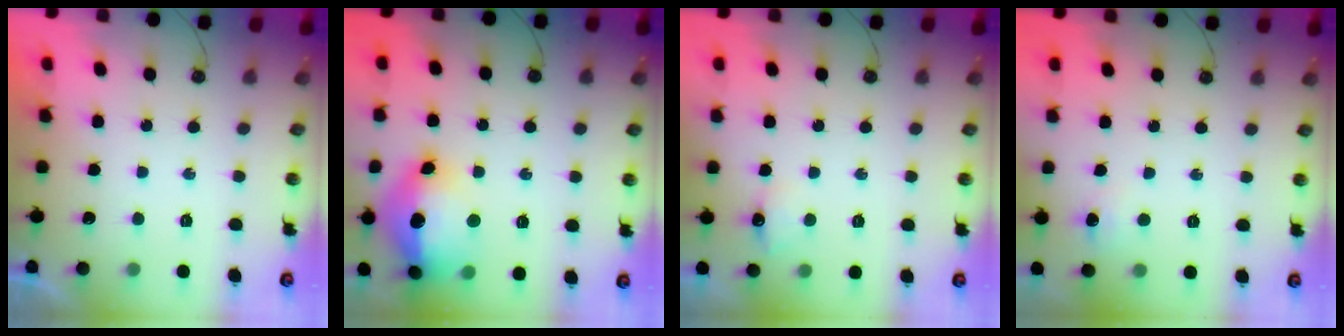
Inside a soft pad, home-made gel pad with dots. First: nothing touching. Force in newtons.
{"total": 19.6, "press": 19.5, "slide": 1.8}
{"total": 6.0, "press": 5.8, "slide": 1.5}
{"total": 3.8, "press": 3.8, "slide": 0.5}